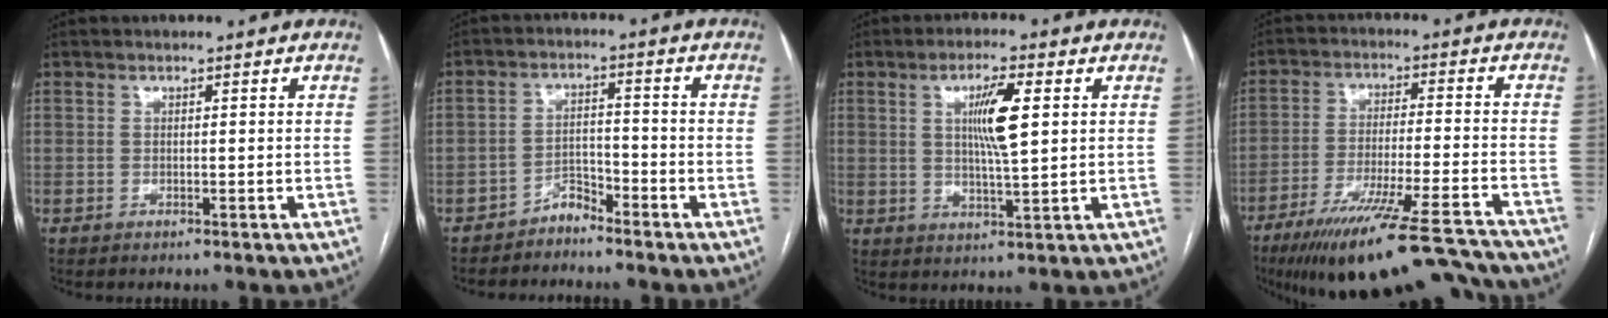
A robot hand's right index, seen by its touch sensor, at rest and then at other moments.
{"total": 3.0, "force": [-2.8, 1.0, 0.4], "torque": [0.004, 0.000, -0.049]}
{"total": 7.3, "force": [1.9, 0.7, 7.0], "torque": [-0.126, 0.000, 0.033]}
{"total": 22.5, "force": [-19.4, 1.9, 11.2], "torque": [-0.136, -0.019, -0.286]}